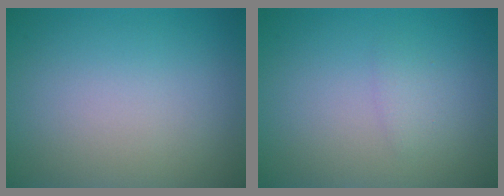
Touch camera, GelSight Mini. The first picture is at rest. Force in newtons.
{"total": 1.0, "press": 1.0, "slide": 0.1}